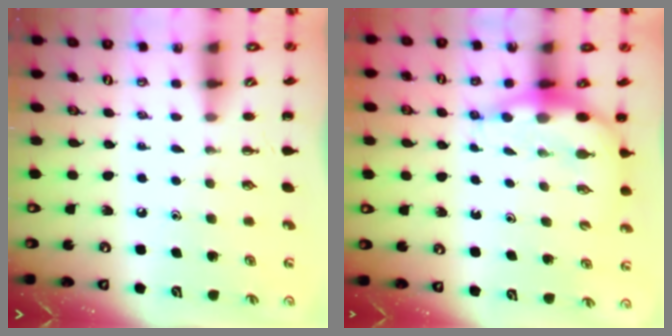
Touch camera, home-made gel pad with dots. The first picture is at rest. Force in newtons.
{"total": 6.7, "press": 6.6, "slide": 1.6}